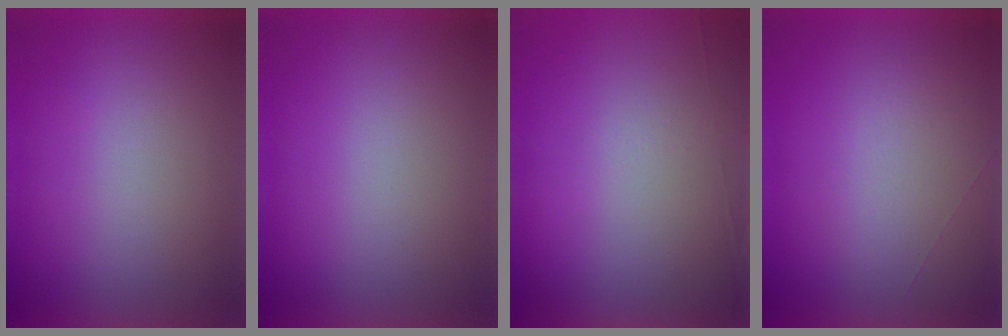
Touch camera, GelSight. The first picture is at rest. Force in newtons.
{"total": 0.0}
{"total": 5.8}
{"total": 1.0}